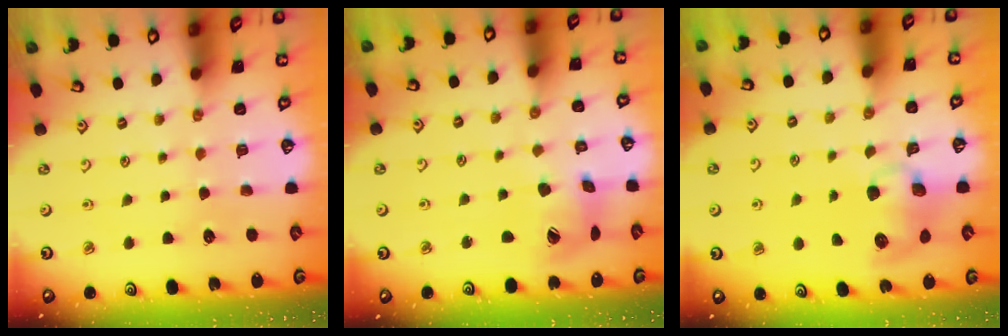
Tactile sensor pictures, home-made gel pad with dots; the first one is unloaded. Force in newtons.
{"total": 12.5, "press": 12.4, "slide": 1.7}
{"total": 8.2, "press": 8.1, "slide": 1.3}